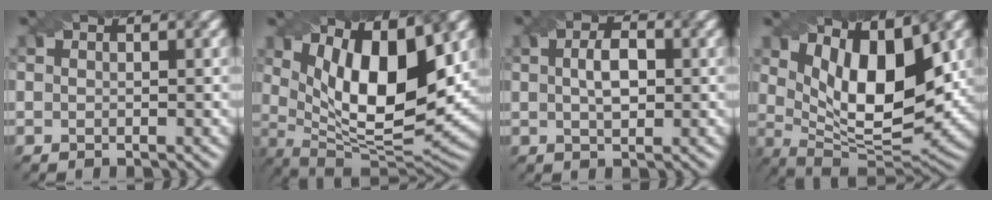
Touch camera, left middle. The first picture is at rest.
{"total": 12.4, "force": [4.0, 4.8, 10.8], "torque": [-0.172, -0.007, 0.071]}
{"total": 3.0, "force": [0.3, 1.5, 2.6], "torque": [-0.056, 0.006, 0.006]}
{"total": 10.7, "force": [3.5, 4.6, 9.0], "torque": [-0.142, -0.008, 0.060]}